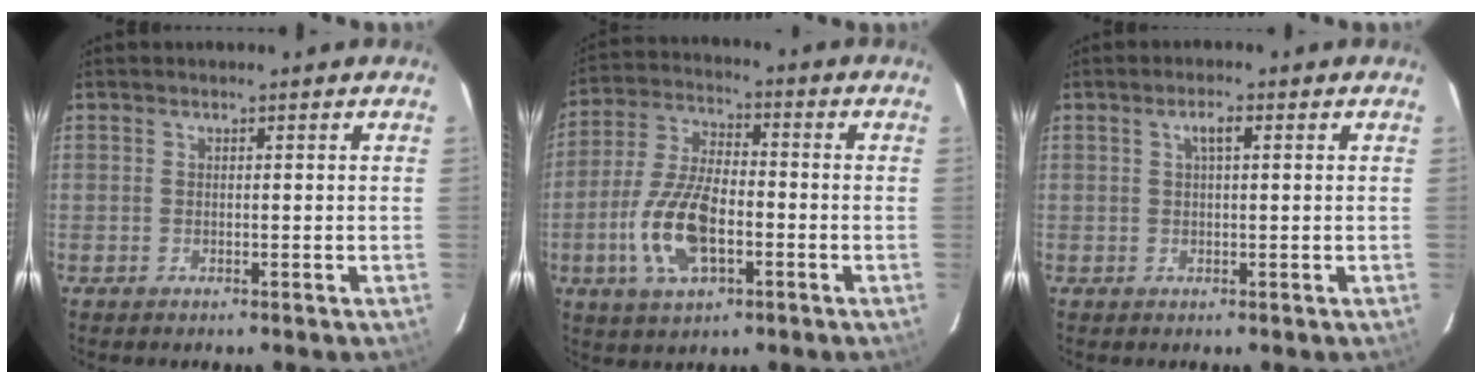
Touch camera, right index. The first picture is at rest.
{"total": 13.3, "force": [-4.1, 6.0, 11.1], "torque": [-0.239, 0.000, -0.076]}
{"total": 2.2, "force": [0.7, 0.5, 2.0], "torque": [-0.038, 0.008, 0.013]}